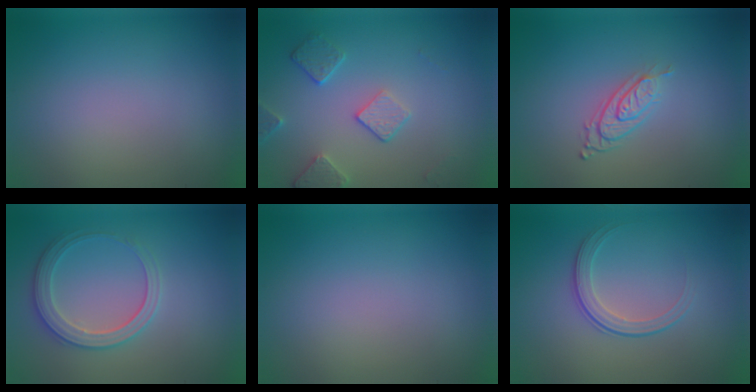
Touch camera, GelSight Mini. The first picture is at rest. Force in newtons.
{"total": 2.9, "press": 2.8, "slide": 0.9}
{"total": 2.9, "press": 1.9, "slide": 2.2}
{"total": 3.0, "press": 2.9, "slide": 0.2}
{"total": 0.0}
{"total": 2.1, "press": 1.5, "slide": 1.5}